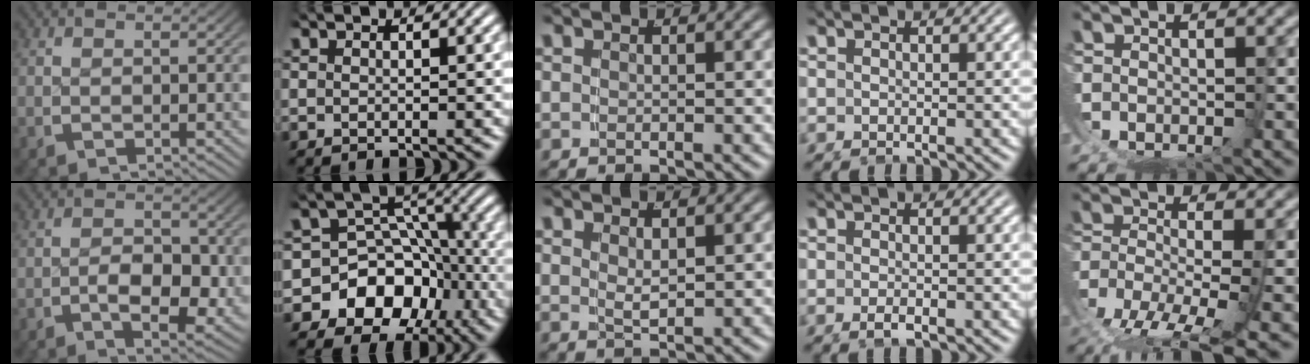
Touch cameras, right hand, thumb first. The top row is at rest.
{"thumb": {"total": 5.2, "force": [-0.9, 3.0, 4.2], "torque": [-0.066, -0.017, -0.012]}, "index": {"total": 13.6, "force": [-4.7, 11.4, 5.7], "torque": [-0.129, -0.062, -0.065]}, "middle": {"total": 1.4, "force": [0.9, -0.3, 1.1], "torque": [-0.018, -0.008, 0.024]}, "ring": {"total": 1.0, "force": [-0.8, 0.4, 0.5], "torque": [-0.015, -0.005, -0.015]}, "little": {"total": 7.0, "force": [-4.7, 1.4, 5.0], "torque": [-0.094, -0.035, -0.055]}}